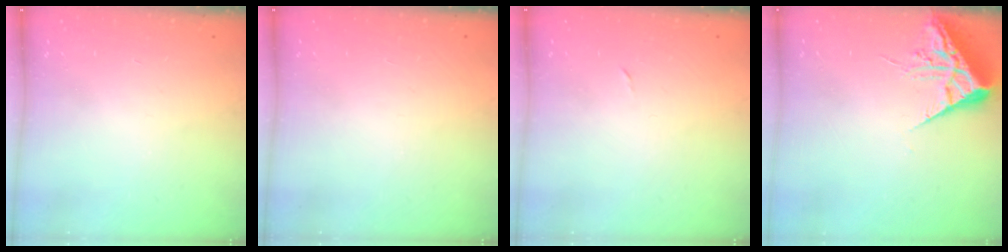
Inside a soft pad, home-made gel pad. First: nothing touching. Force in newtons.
{"total": 1.6, "press": 1.5, "slide": 0.1}
{"total": 2.3, "press": 2.3, "slide": 0.4}
{"total": 7.0, "press": 7.0, "slide": 0.7}